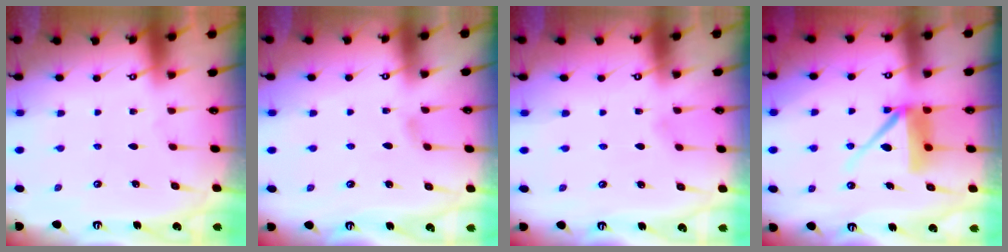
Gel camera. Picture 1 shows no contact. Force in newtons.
{"total": 3.6, "press": 3.6, "slide": 0.4}
{"total": 2.4, "press": 2.4, "slide": 0.3}
{"total": 9.3, "press": 9.3, "slide": 1.1}